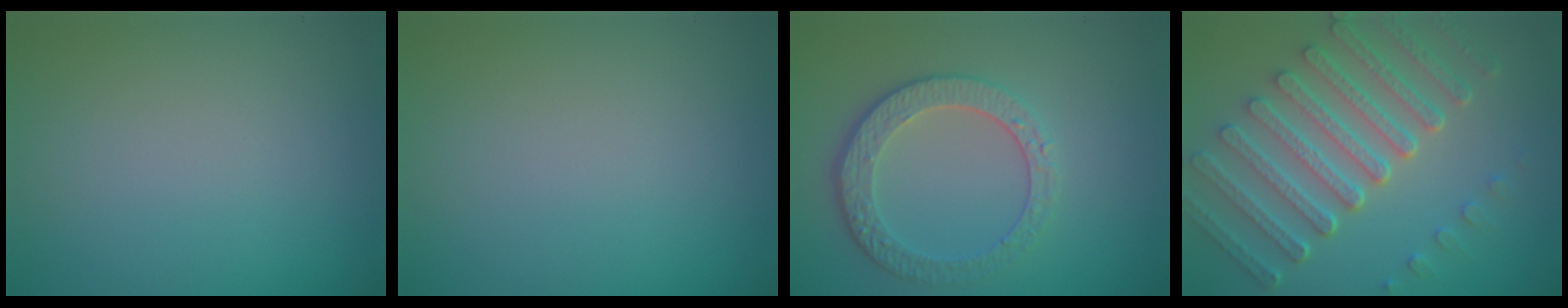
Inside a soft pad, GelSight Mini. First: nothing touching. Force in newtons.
{"total": 0.0}
{"total": 4.5, "press": 3.4, "slide": 3.0}
{"total": 7.5, "press": 5.6, "slide": 5.0}